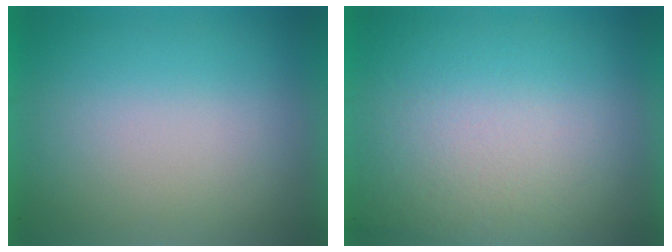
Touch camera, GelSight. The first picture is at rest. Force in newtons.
{"total": 3.6}